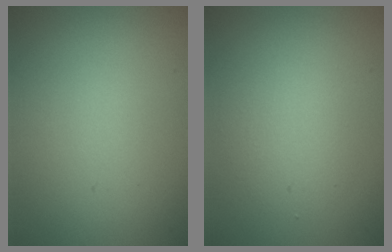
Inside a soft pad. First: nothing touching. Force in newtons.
{"total": 2.2, "press": 2.2, "slide": 0.2}